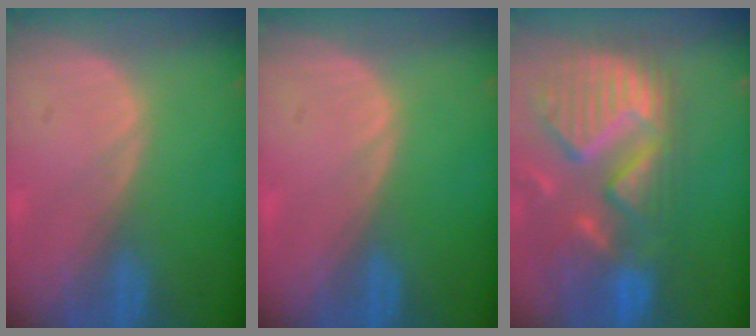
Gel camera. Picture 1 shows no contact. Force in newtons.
{"total": 0.0}
{"total": 13.9, "press": 11.8, "slide": 7.3}